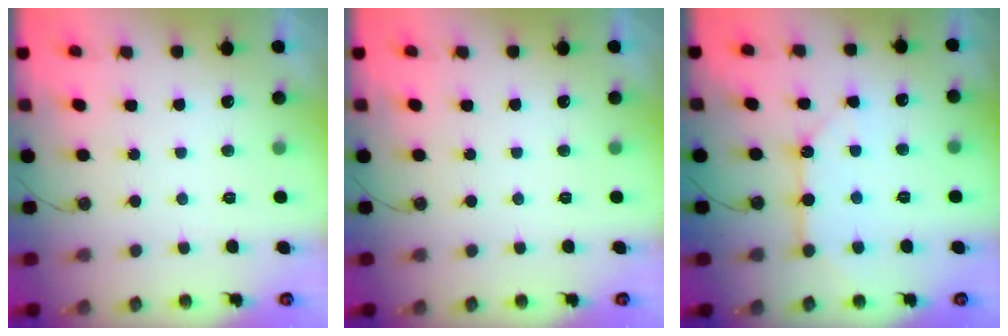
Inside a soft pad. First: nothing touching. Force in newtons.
{"total": 0.0}
{"total": 10.6, "press": 10.6, "slide": 0.9}